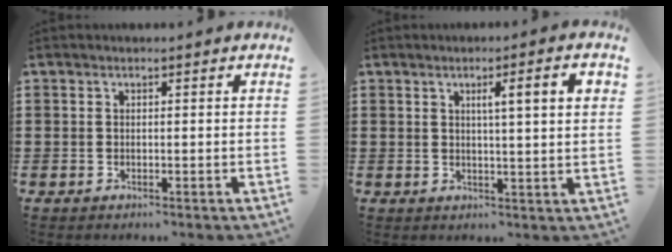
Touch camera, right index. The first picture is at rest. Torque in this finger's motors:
{"motor_torque": [0.36, -0.31, 0.17, 0.08]}